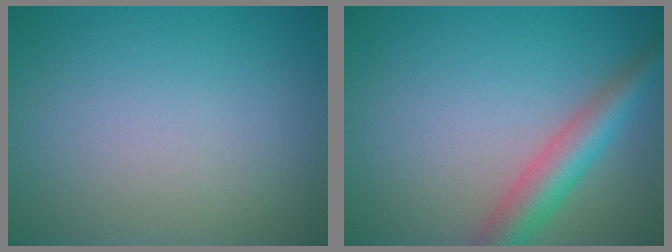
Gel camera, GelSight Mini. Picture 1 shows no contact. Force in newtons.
{"total": 4.6, "press": 4.6, "slide": 0.1}